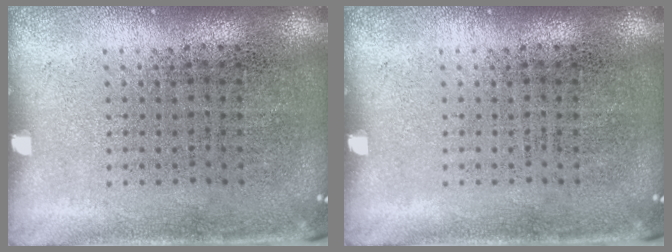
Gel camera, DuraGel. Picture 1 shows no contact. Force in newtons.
{"total": 0.0}